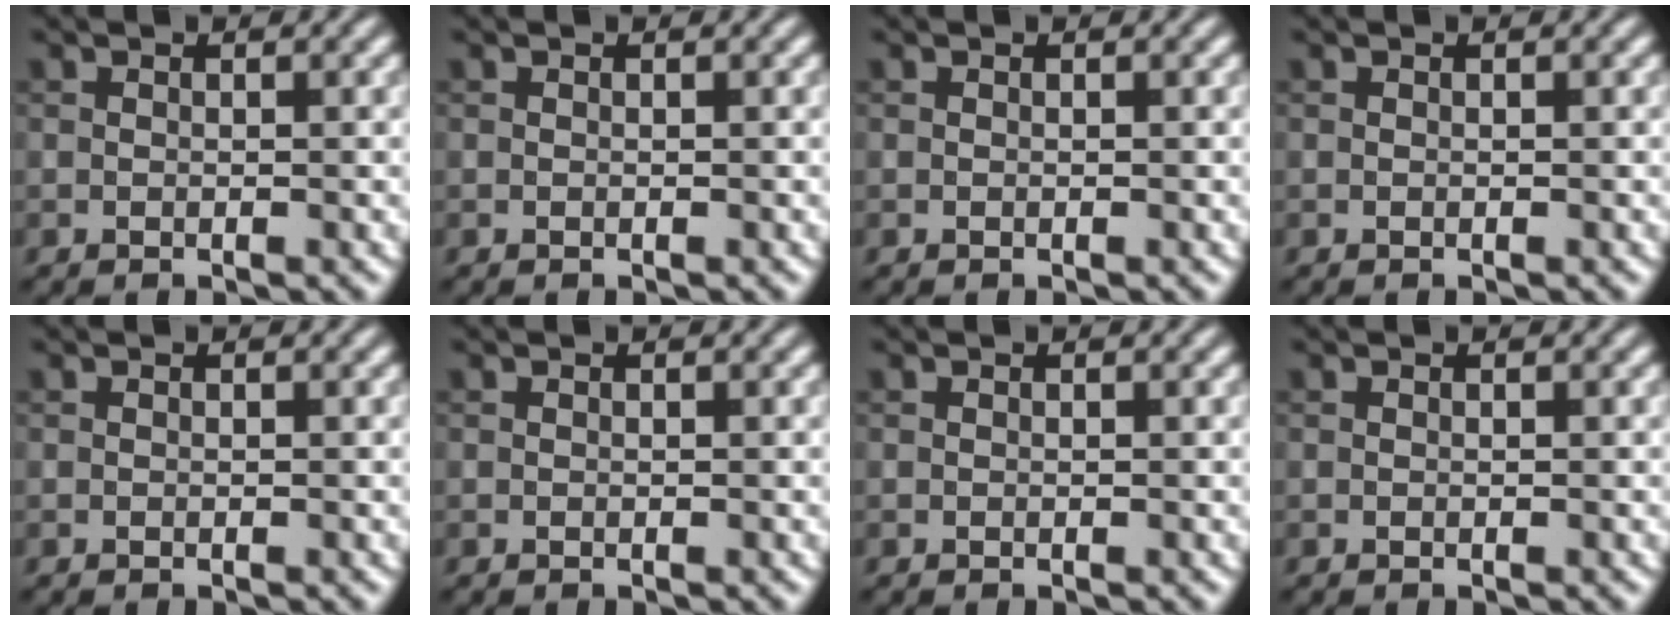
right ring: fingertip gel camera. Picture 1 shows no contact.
{"total": 0.0}
{"total": 0.0}
{"total": 0.0}
{"total": 0.0}
{"total": 0.0}
{"total": 0.0}
{"total": 0.0}